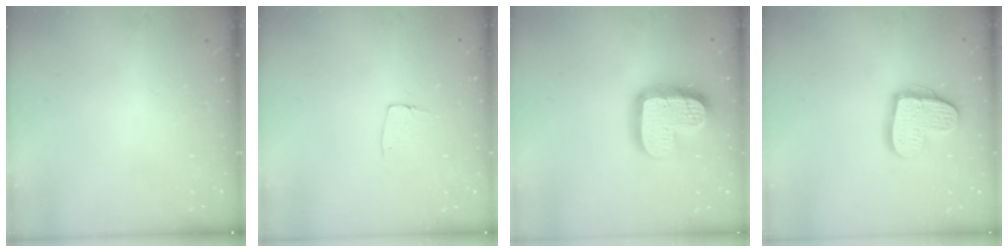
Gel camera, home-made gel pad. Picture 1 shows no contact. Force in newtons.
{"total": 5.5, "press": 5.5, "slide": 0.4}
{"total": 17.7, "press": 17.7, "slide": 1.5}
{"total": 15.4, "press": 15.4, "slide": 1.2}